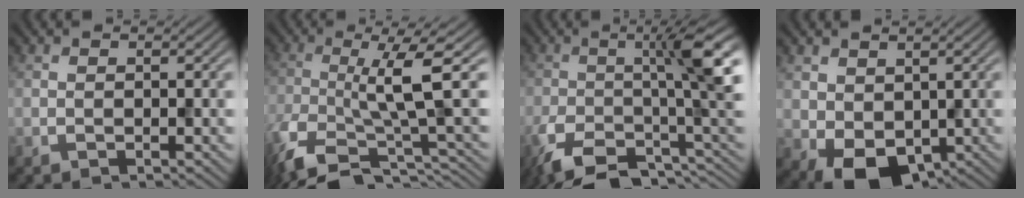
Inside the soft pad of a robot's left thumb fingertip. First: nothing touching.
{"total": 10.6, "force": [-4.3, 2.2, 9.4], "torque": [-0.149, 0.002, -0.085]}
{"total": 11.9, "force": [-5.2, 2.9, 10.3], "torque": [-0.143, -0.004, -0.100]}
{"total": 6.8, "force": [-0.6, 5.0, 4.6], "torque": [-0.106, -0.019, -0.009]}